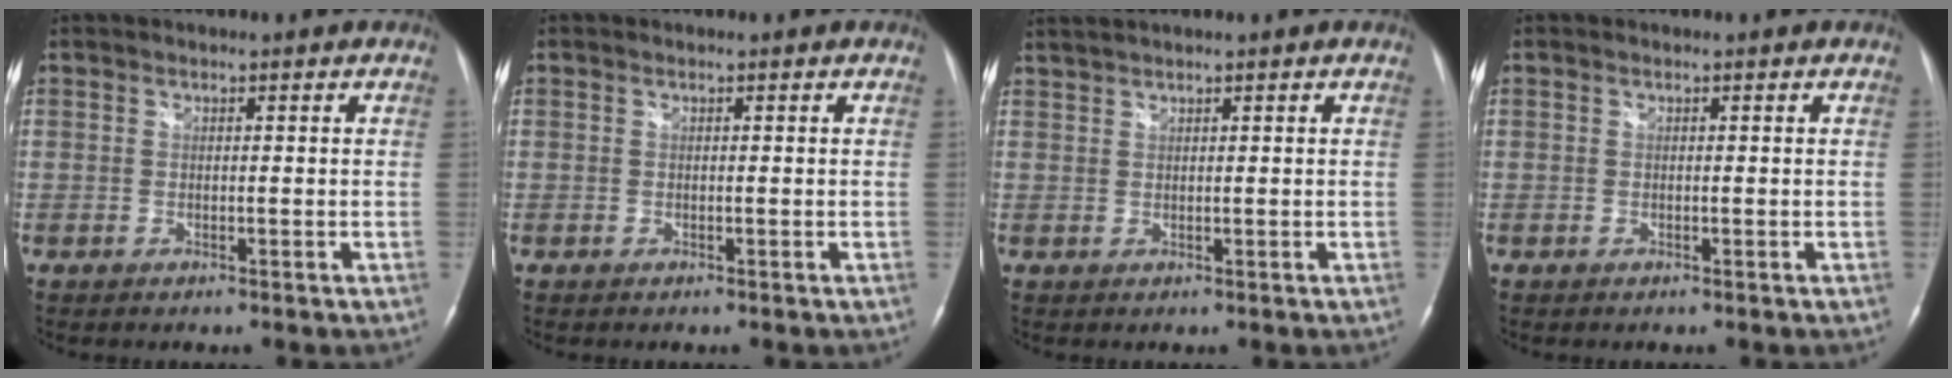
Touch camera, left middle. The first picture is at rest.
{"total": 0.0}
{"total": 2.4, "force": [2.2, -0.3, 0.9], "torque": [-0.019, 0.016, 0.045]}
{"total": 0.0}